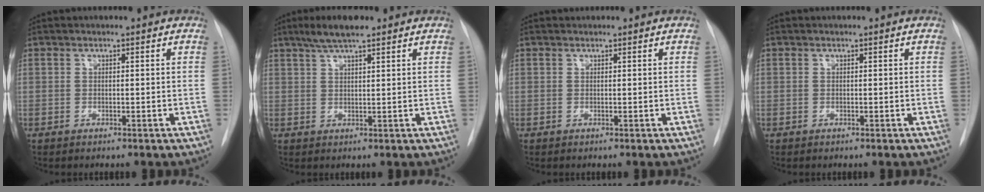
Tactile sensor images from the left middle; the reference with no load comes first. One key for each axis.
{"total": 5.4, "fx": 3.9, "fy": 0.7, "fz": 3.6, "tx": -0.072, "ty": 0.012, "tz": 0.070}
{"total": 0.0}
{"total": 0.0}